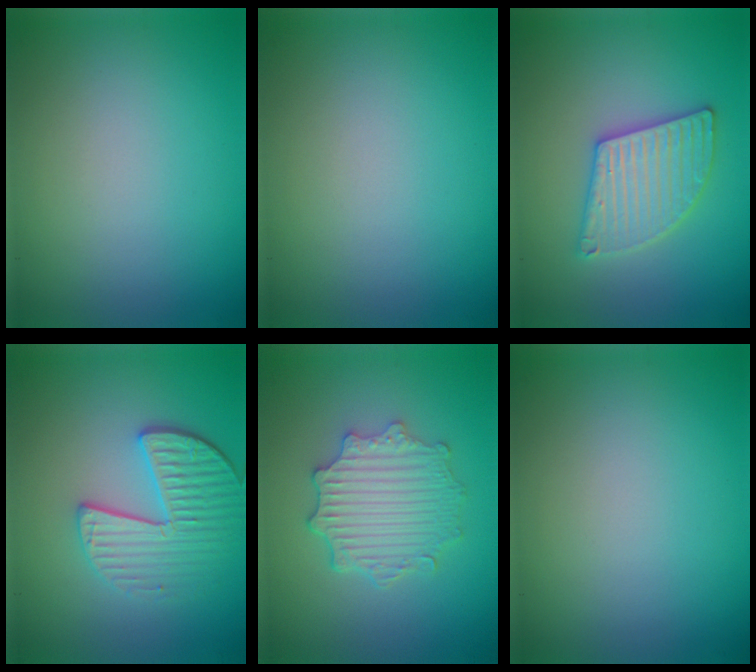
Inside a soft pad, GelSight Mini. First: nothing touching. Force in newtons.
{"total": 0.0}
{"total": 4.9, "press": 4.9, "slide": 0.5}
{"total": 3.9, "press": 3.5, "slide": 1.6}
{"total": 4.6, "press": 3.8, "slide": 2.7}
{"total": 0.0}